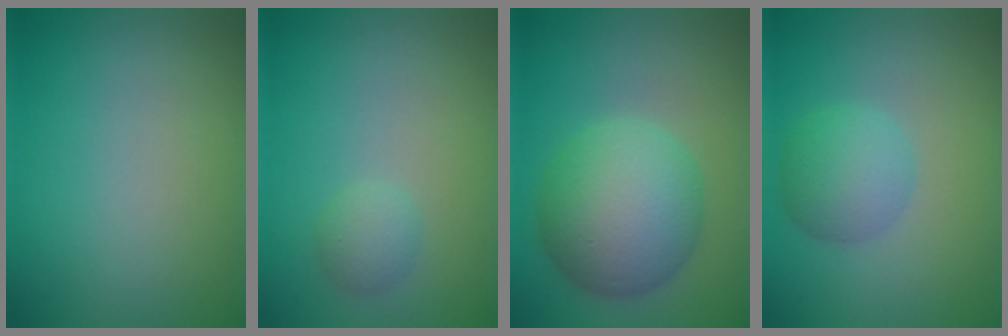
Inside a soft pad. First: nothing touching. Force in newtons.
{"total": 1.4, "press": 1.4, "slide": 0.0}
{"total": 8.7, "press": 8.7, "slide": 0.2}
{"total": 3.7, "press": 3.7, "slide": 0.1}